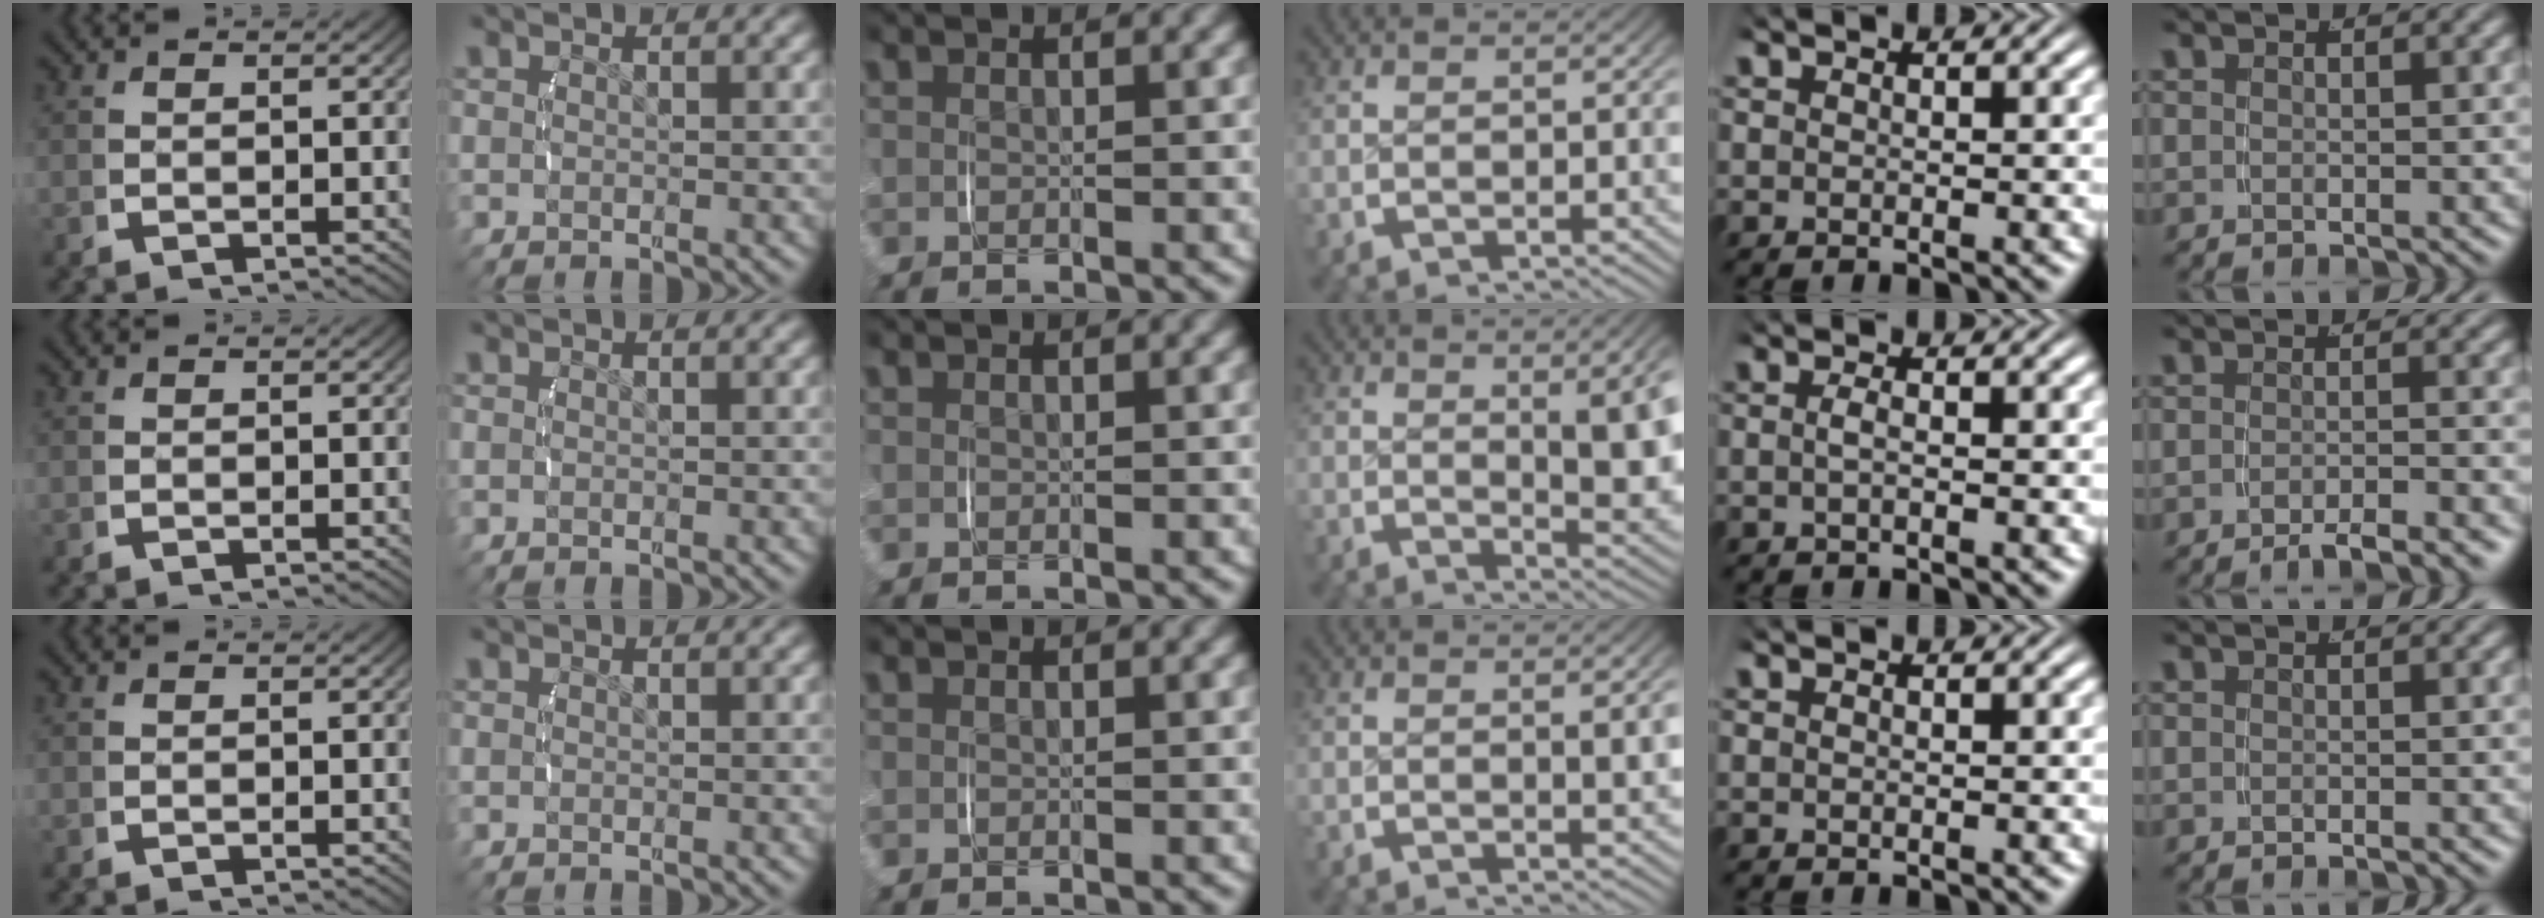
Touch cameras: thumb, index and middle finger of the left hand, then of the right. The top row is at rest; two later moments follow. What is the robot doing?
{"motion": "lift_and_place", "object": "glasses case"}